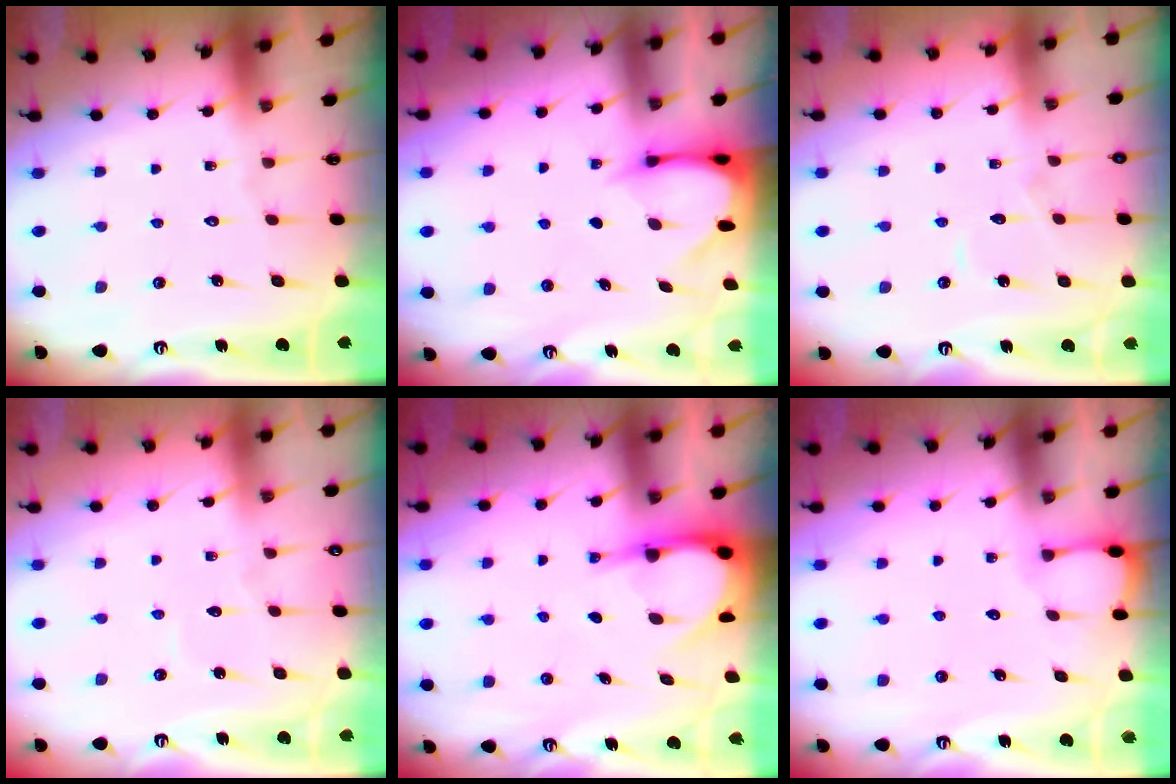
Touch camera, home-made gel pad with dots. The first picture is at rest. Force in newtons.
{"total": 3.3, "press": 3.2, "slide": 0.3}
{"total": 5.3, "press": 5.2, "slide": 0.6}
{"total": 2.8, "press": 2.8, "slide": 0.3}
{"total": 6.0, "press": 6.0, "slide": 0.6}
{"total": 2.3, "press": 2.3, "slide": 0.3}